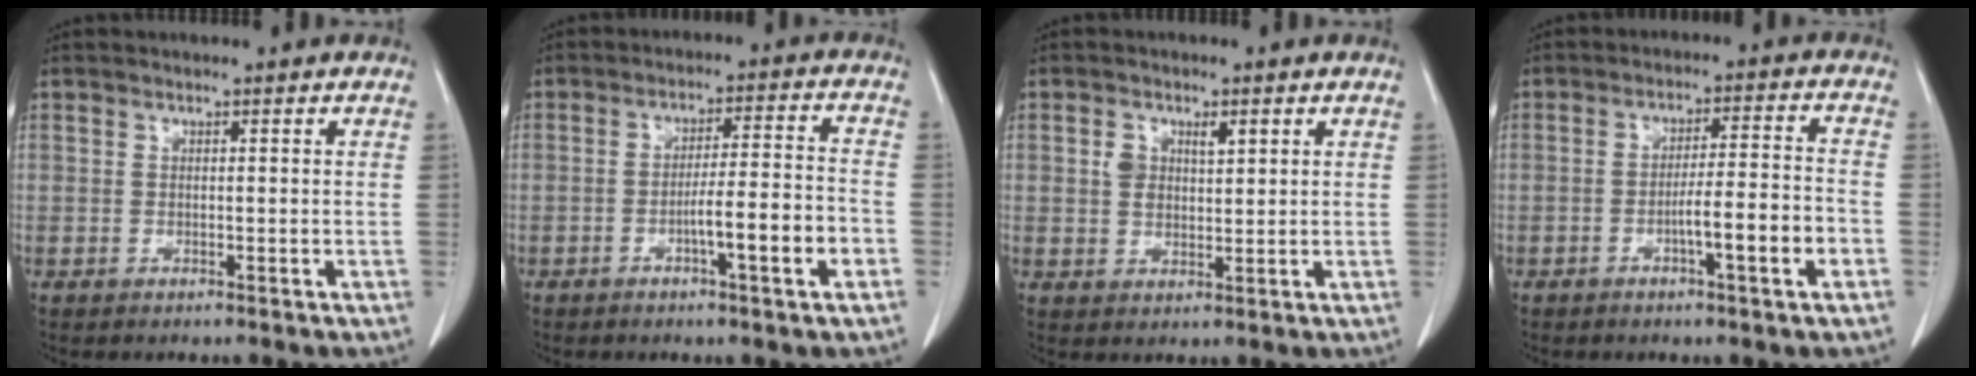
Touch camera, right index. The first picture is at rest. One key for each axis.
{"total": 8.4, "fx": -3.1, "fy": 0.2, "fz": 7.8, "tx": -0.121, "ty": 0.008, "tz": -0.049}
{"total": 4.2, "fx": 1.4, "fy": 2.5, "fz": 3.1, "tx": -0.056, "ty": 0.008, "tz": 0.028}
{"total": 6.9, "fx": -2.5, "fy": 0.1, "fz": 6.4, "tx": -0.099, "ty": 0.006, "tz": -0.039}